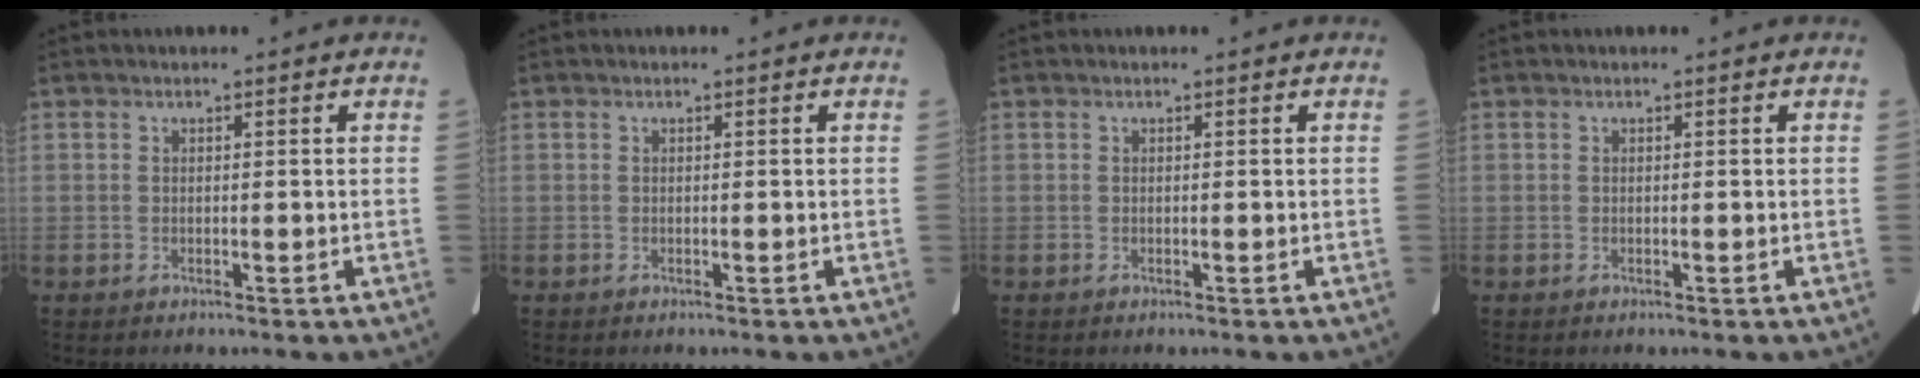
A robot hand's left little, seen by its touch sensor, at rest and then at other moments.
{"total": 0.0}
{"total": 0.0}
{"total": 0.0}